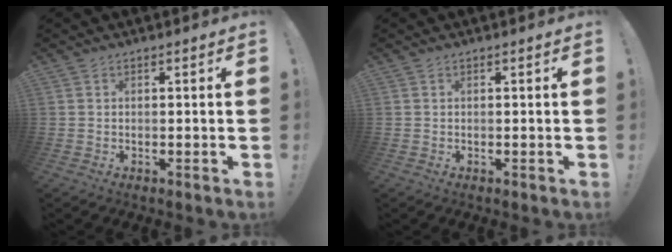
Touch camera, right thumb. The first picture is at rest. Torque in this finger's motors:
{"motor_torque": [-0.10, 0.00, -0.20, 0.02, 0.02]}